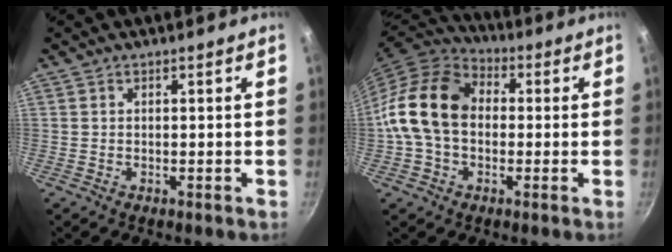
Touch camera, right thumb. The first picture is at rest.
{"total": 15.9, "force": [0.1, 11.7, 10.8], "torque": [-0.177, 0.035, -0.016]}